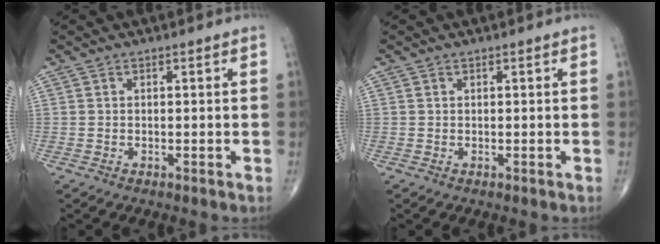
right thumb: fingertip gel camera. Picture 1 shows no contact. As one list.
[{"total": 0.0}]